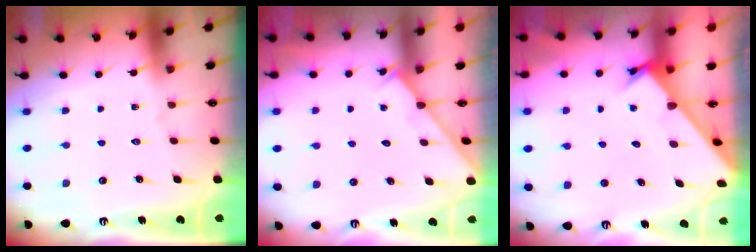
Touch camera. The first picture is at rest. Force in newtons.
{"total": 2.0, "press": 2.0, "slide": 0.2}
{"total": 2.4, "press": 2.4, "slide": 0.0}